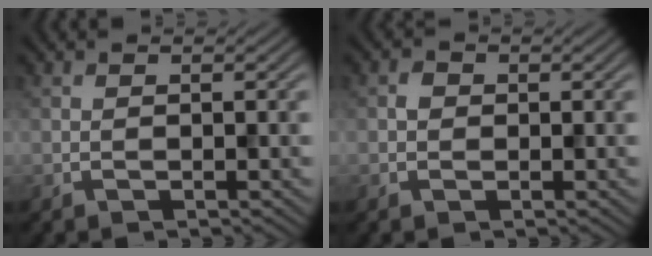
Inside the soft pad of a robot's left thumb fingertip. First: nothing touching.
{"total": 1.0, "force": [0.0, 1.0, 0.3], "torque": [-0.003, -0.002, -0.004]}